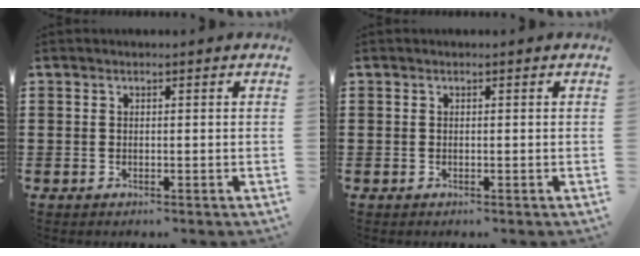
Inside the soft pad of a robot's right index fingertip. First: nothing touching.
{"total": 0.0}